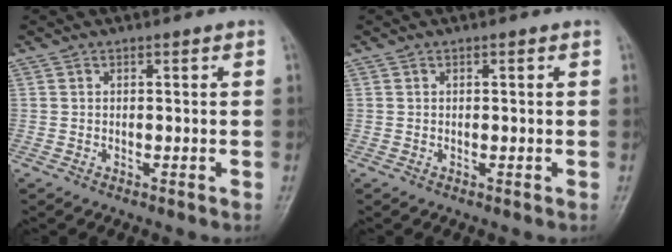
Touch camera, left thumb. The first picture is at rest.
{"total": 0.0}